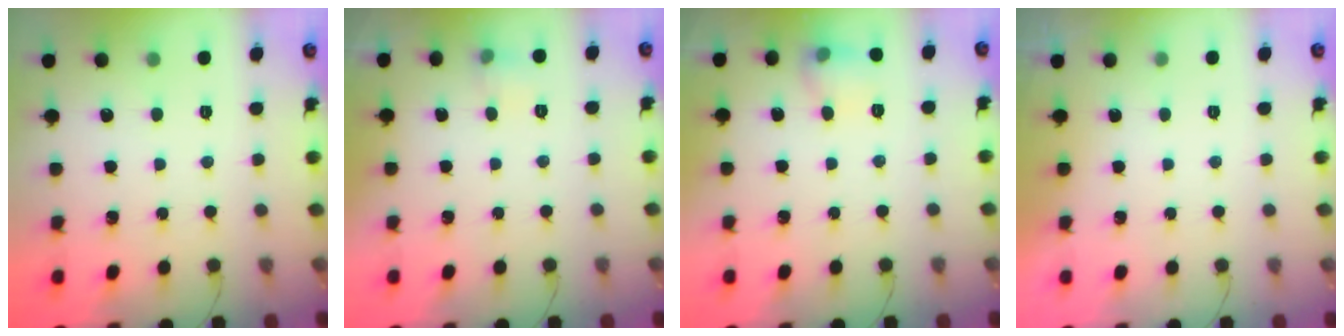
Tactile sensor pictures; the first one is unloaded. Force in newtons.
{"total": 5.5, "press": 5.3, "slide": 1.3}
{"total": 7.3, "press": 7.2, "slide": 1.0}
{"total": 0.0}